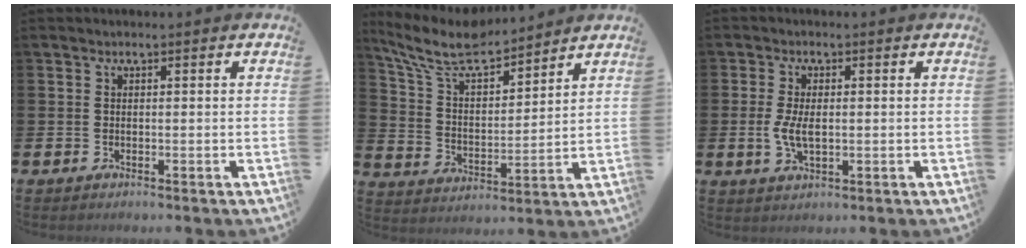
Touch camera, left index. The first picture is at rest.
{"total": 9.5, "force": [8.3, 2.3, 3.9], "torque": [-0.112, -0.041, 0.148]}
{"total": 3.9, "force": [-0.1, 2.0, 3.4], "torque": [-0.068, 0.003, -0.006]}